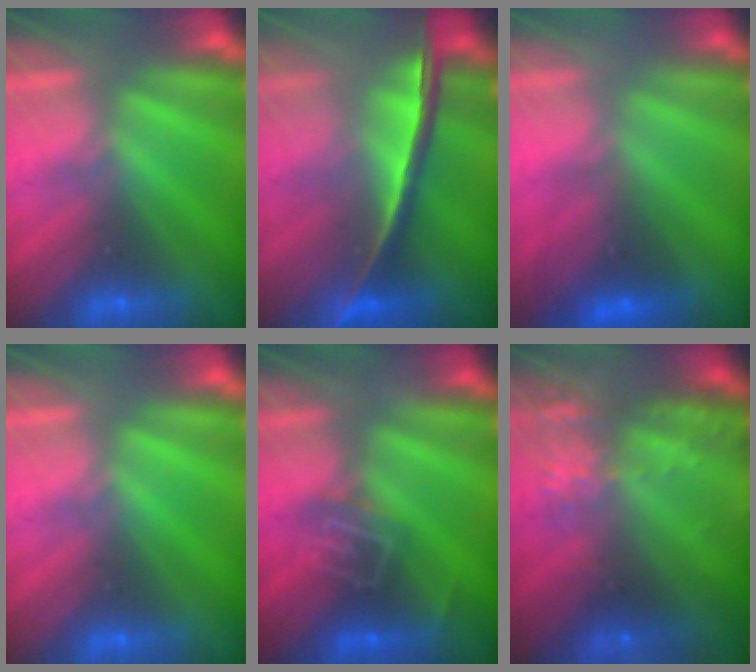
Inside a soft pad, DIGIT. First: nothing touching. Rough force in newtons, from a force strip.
{"total": 1.5}
{"total": 2.8}
{"total": 0.0}
{"total": 2.7}
{"total": 7.3}